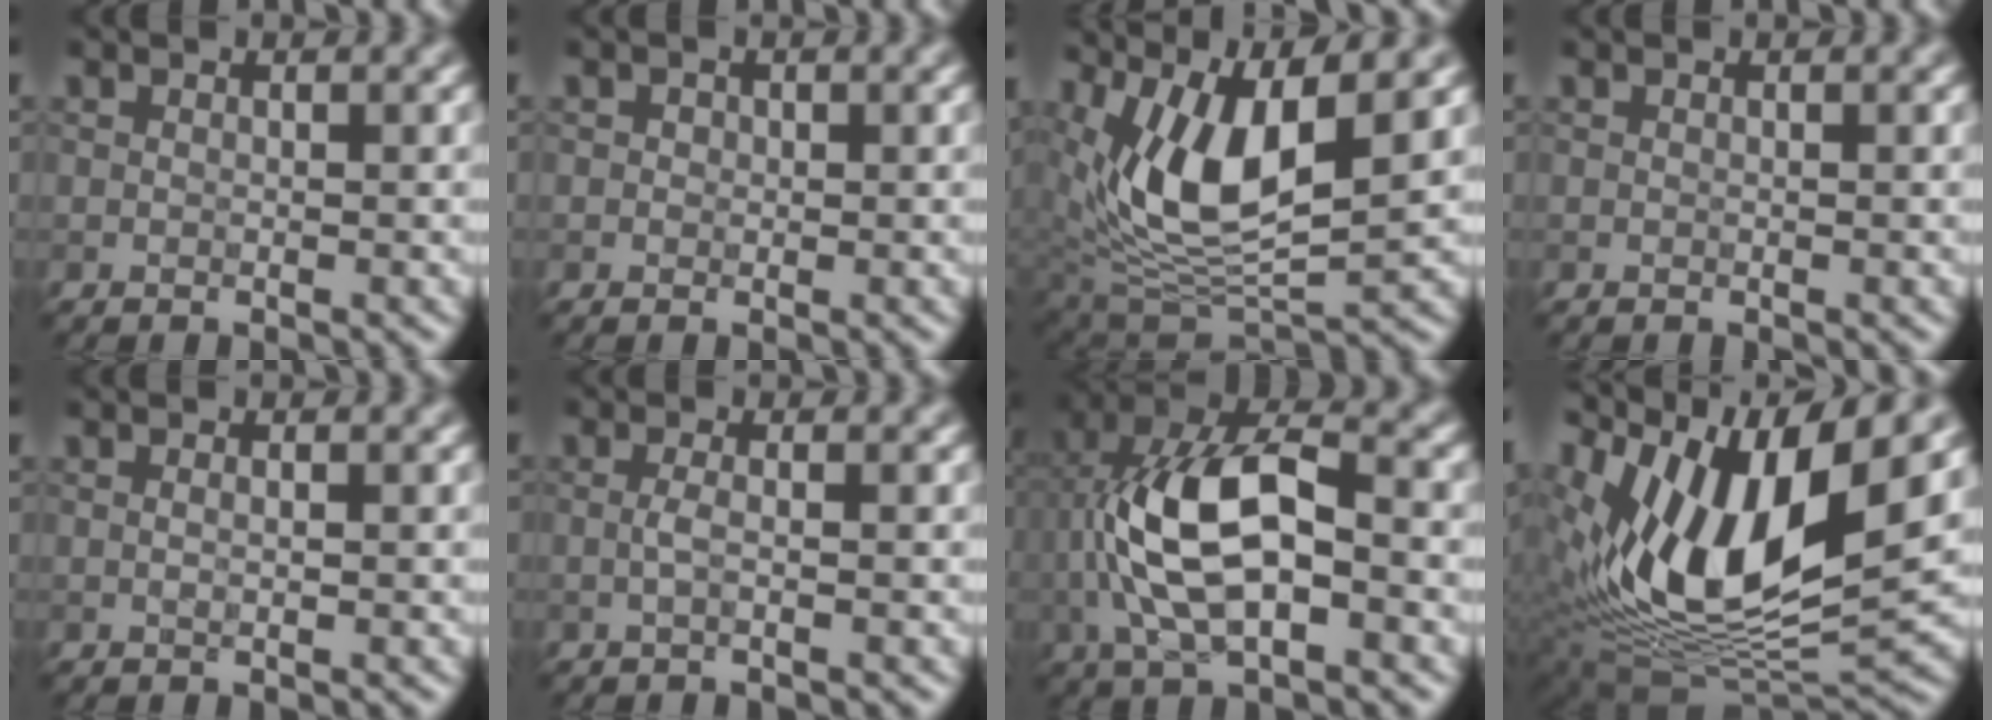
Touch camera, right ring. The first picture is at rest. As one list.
[{"total": 0.7, "force": [0.1, 0.6, 0.2], "torque": [0.000, -0.004, -0.002]}, {"total": 9.0, "force": [2.8, 3.7, 7.7], "torque": [-0.149, -0.014, 0.056]}, {"total": 0.0}, {"total": 0.7, "force": [0.1, 0.2, 0.6], "torque": [-0.010, -0.005, 0.000]}, {"total": 1.3, "force": [-0.2, 0.3, 1.3], "torque": [-0.025, -0.002, -0.006]}, {"total": 9.8, "force": [-1.0, 4.2, 8.8], "torque": [-0.173, 0.019, -0.020]}, {"total": 14.2, "force": [4.7, 6.3, 11.8], "torque": [-0.228, 0.005, 0.083]}]